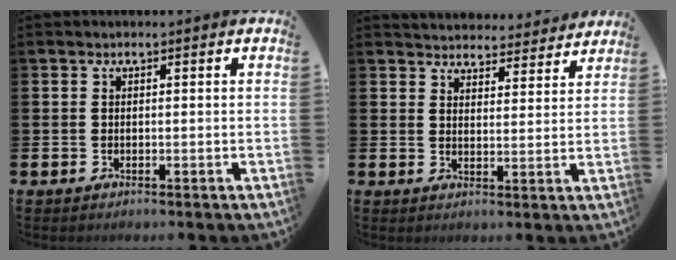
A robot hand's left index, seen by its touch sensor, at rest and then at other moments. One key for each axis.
{"total": 4.5, "fx": 4.5, "fy": 0.8, "fz": -0.1, "tx": -0.003, "ty": -0.035, "tz": 0.077}